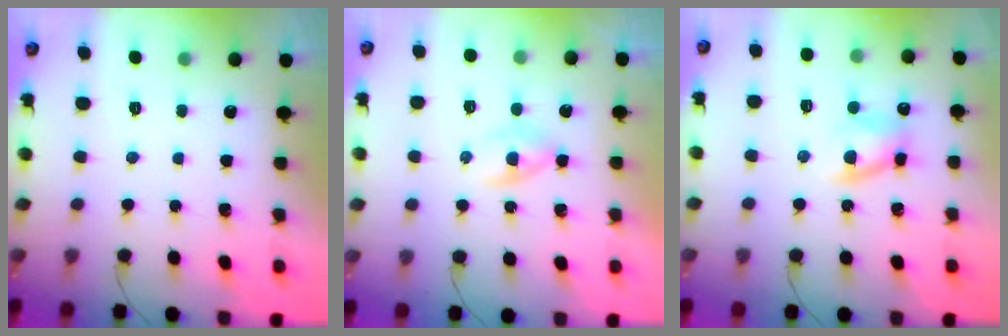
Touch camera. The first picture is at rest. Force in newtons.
{"total": 2.1, "press": 1.7, "slide": 1.2}
{"total": 8.4, "press": 8.2, "slide": 1.6}